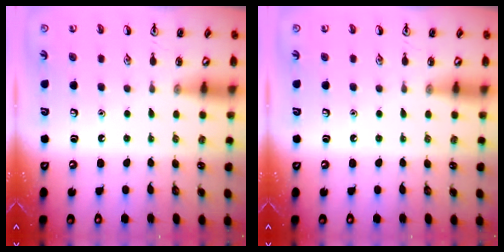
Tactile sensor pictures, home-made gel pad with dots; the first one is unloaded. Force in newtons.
{"total": 0.0}